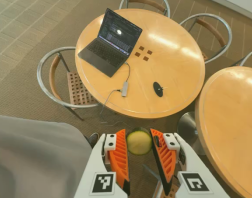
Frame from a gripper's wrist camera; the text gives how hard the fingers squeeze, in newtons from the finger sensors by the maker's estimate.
{"total": 8.1, "left": 8.0, "right": 8.1}